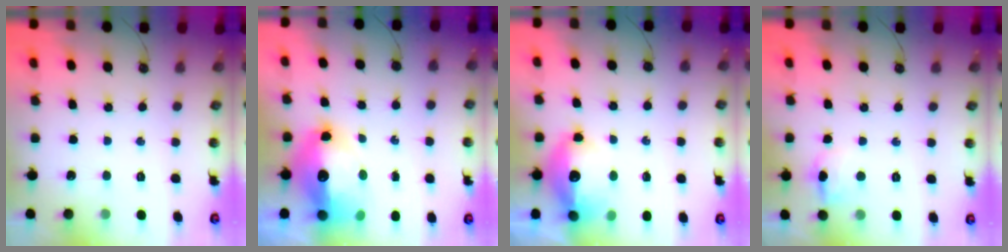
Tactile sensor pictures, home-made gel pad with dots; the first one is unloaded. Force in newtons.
{"total": 16.6, "press": 16.5, "slide": 1.7}
{"total": 13.7, "press": 13.7, "slide": 1.4}
{"total": 6.4, "press": 6.2, "slide": 1.5}